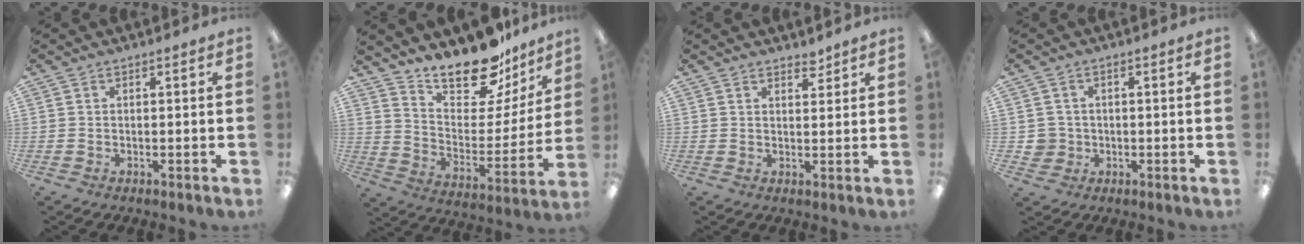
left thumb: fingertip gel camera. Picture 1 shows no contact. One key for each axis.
{"total": 18.9, "fx": 16.0, "fy": 7.0, "fz": 7.1, "tx": -0.110, "ty": -0.129, "tz": 0.280}
{"total": 2.5, "fx": 2.3, "fy": 0.8, "fz": 0.5, "tx": 0.005, "ty": -0.015, "tz": 0.039}
{"total": 3.6, "fx": -0.3, "fy": 3.5, "fz": 0.3, "tx": -0.012, "ty": 0.008, "tz": -0.003}